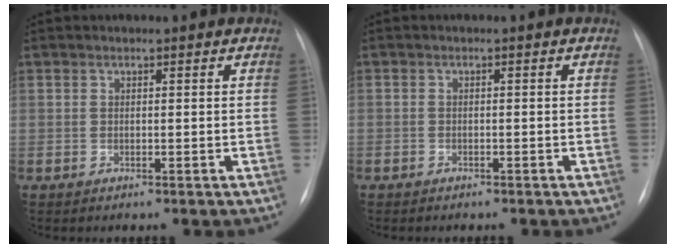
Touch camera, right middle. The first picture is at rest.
{"total": 1.5, "force": [-1.2, 0.6, 0.6], "torque": [-0.005, 0.000, -0.011]}